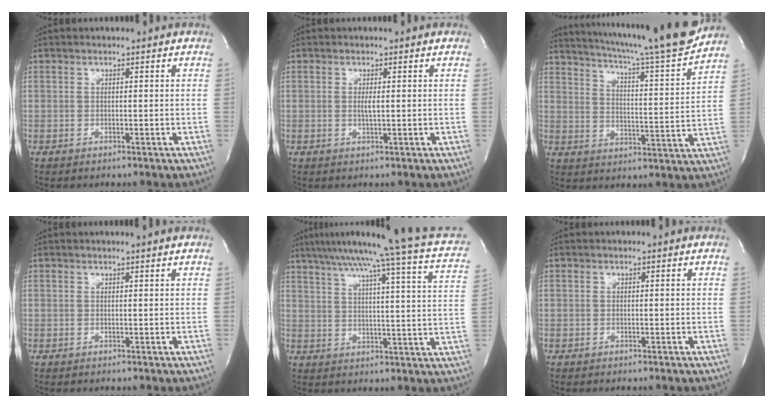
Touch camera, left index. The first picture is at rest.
{"total": 1.2, "force": [-0.2, 0.1, 1.2], "torque": [-0.028, -0.006, -0.004]}
{"total": 19.9, "force": [17.7, -0.7, 9.0], "torque": [-0.148, -0.045, 0.243]}
{"total": 0.6, "force": [0.5, -0.3, 0.2], "torque": [-0.009, -0.007, 0.011]}
{"total": 23.1, "force": [17.9, -0.9, 14.5], "torque": [-0.232, -0.012, 0.223]}
{"total": 0.0}